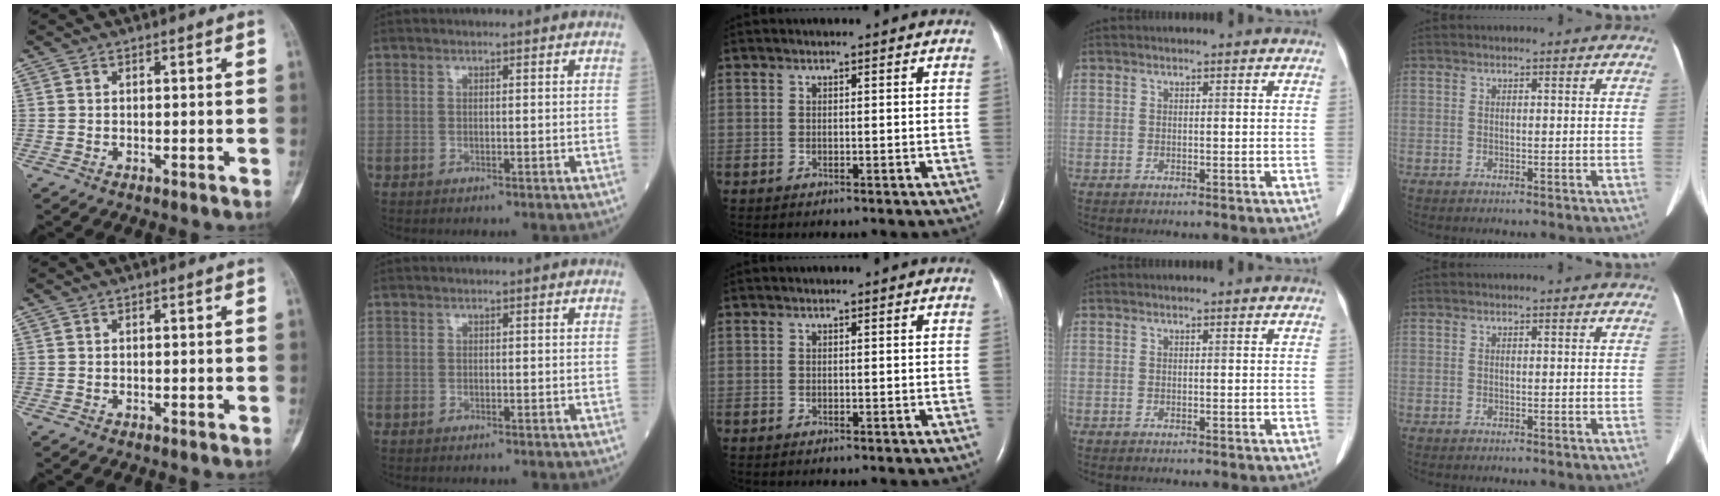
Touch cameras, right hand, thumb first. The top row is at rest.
{}